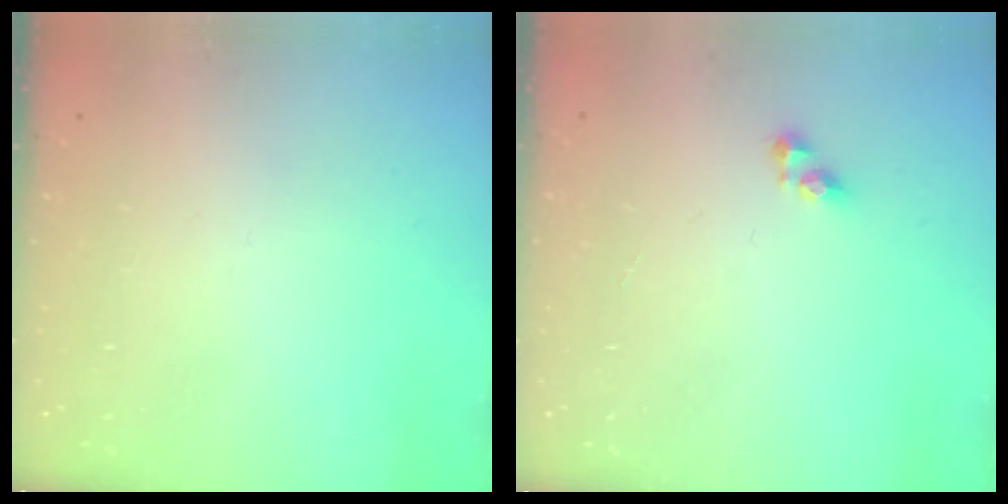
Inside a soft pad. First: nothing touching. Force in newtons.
{"total": 4.8, "press": 4.7, "slide": 0.3}